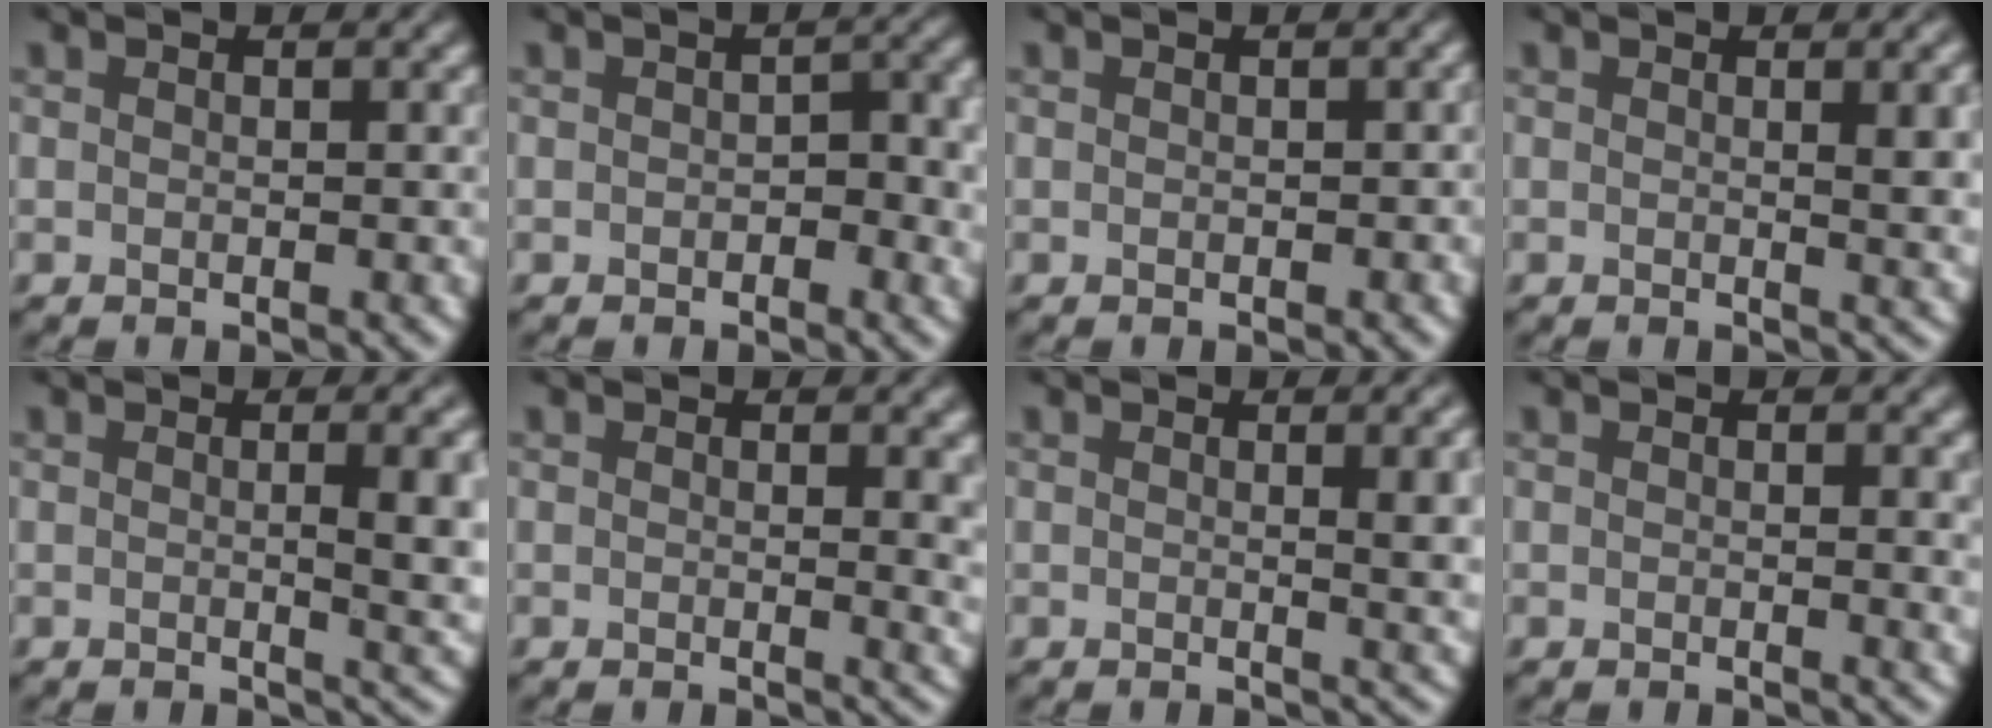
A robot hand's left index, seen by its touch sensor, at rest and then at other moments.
{"total": 2.6, "force": [-0.4, 1.5, 2.1], "torque": [-0.025, -0.004, -0.007]}
{"total": 0.0}
{"total": 3.7, "force": [0.6, 1.1, 3.5], "torque": [-0.034, 0.005, 0.007]}
{"total": 5.5, "force": [0.4, 1.7, 5.3], "torque": [-0.056, -0.003, 0.006]}
{"total": 2.9, "force": [0.7, 1.1, 2.7], "torque": [-0.020, -0.001, 0.008]}
{"total": 4.4, "force": [0.8, 1.4, 4.1], "torque": [-0.036, 0.004, 0.008]}
{"total": 1.2, "force": [0.3, 0.3, 1.2], "torque": [-0.010, -0.001, 0.001]}